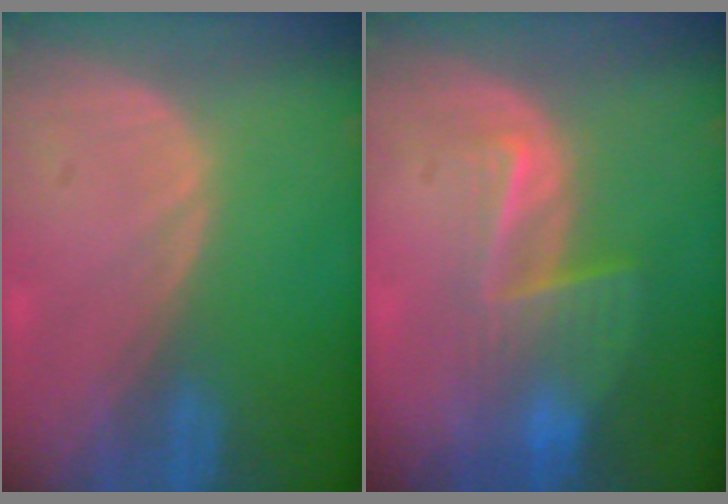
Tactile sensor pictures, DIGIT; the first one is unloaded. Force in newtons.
{"total": 6.4, "press": 5.7, "slide": 2.9}